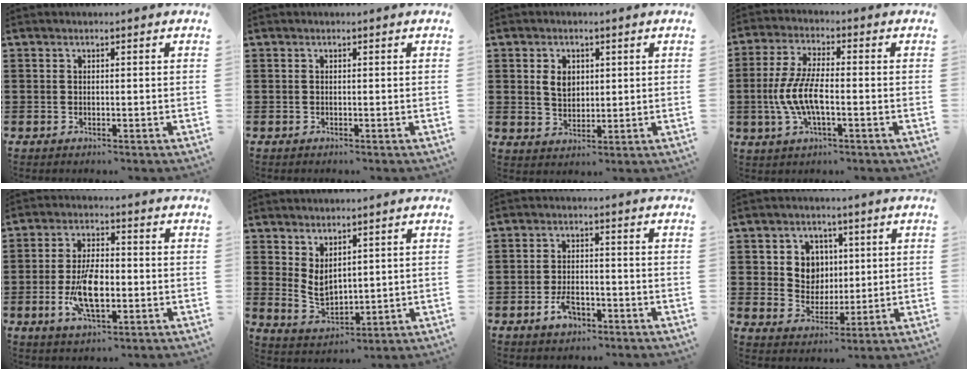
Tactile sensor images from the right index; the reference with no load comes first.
{"total": 0.0}
{"total": 3.9, "force": [0.9, 2.8, 2.5], "torque": [-0.057, 0.010, 0.016]}
{"total": 7.5, "force": [-1.9, 2.6, 6.7], "torque": [-0.157, -0.010, -0.043]}
{"total": 9.0, "force": [-1.9, 4.0, 7.8], "torque": [-0.172, -0.005, -0.037]}
{"total": 4.1, "force": [2.4, 2.4, 2.3], "torque": [-0.053, -0.004, 0.046]}
{"total": 3.8, "force": [-2.2, 1.9, 2.4], "torque": [-0.050, 0.002, -0.043]}
{"total": 6.0, "force": [1.5, 5.4, 1.9], "torque": [-0.047, 0.013, 0.024]}